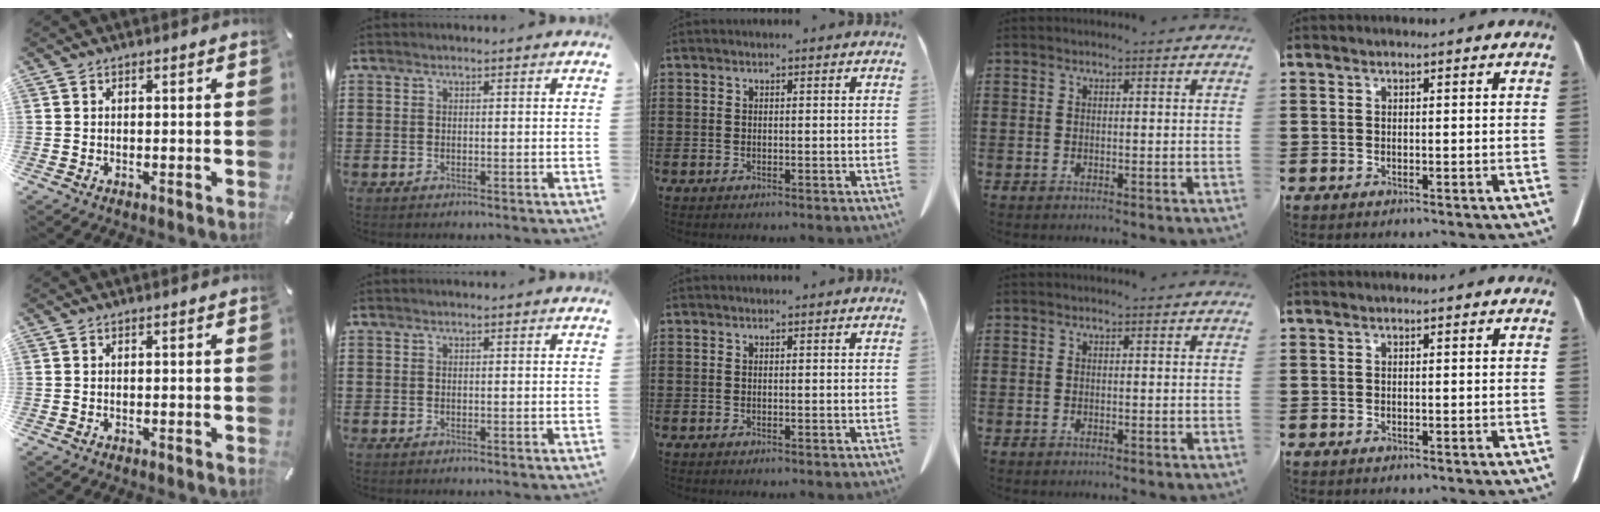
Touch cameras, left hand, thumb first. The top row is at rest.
{}